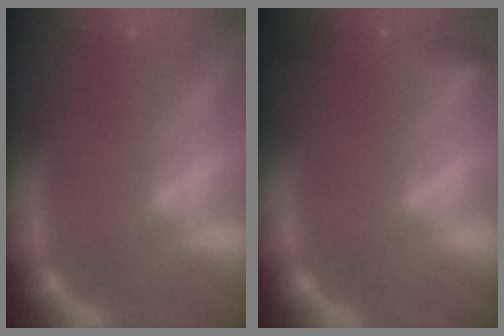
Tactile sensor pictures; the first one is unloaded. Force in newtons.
{"total": 4.0}